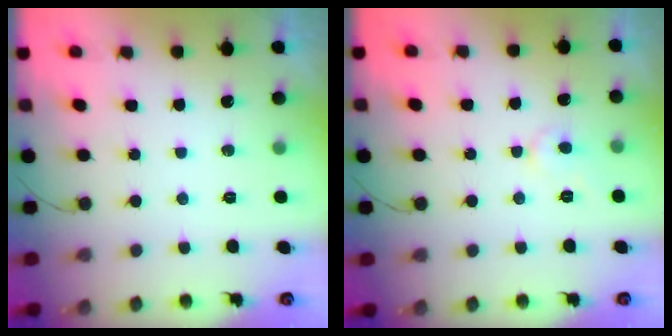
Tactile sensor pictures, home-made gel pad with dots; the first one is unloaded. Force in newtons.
{"total": 3.6, "press": 3.6, "slide": 0.3}